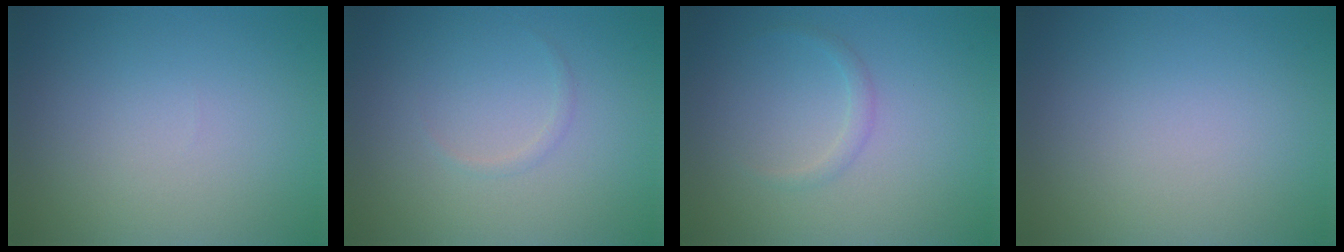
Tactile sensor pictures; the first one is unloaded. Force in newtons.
{"total": 0.5, "press": 0.5, "slide": 0.0}
{"total": 0.9, "press": 0.9, "slide": 0.1}
{"total": 0.0}